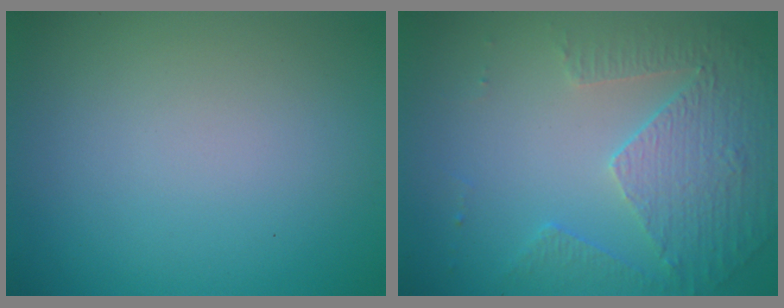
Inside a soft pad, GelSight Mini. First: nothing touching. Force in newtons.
{"total": 5.2, "press": 3.6, "slide": 3.7}